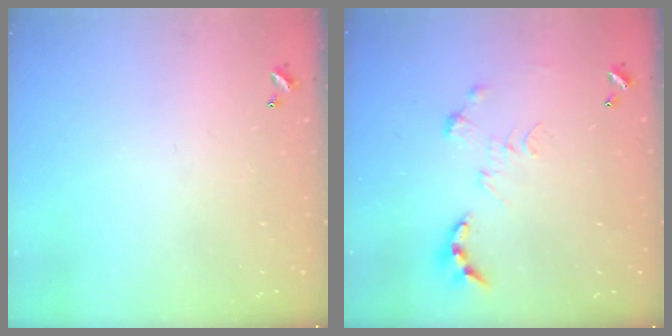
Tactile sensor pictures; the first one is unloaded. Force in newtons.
{"total": 0.0}